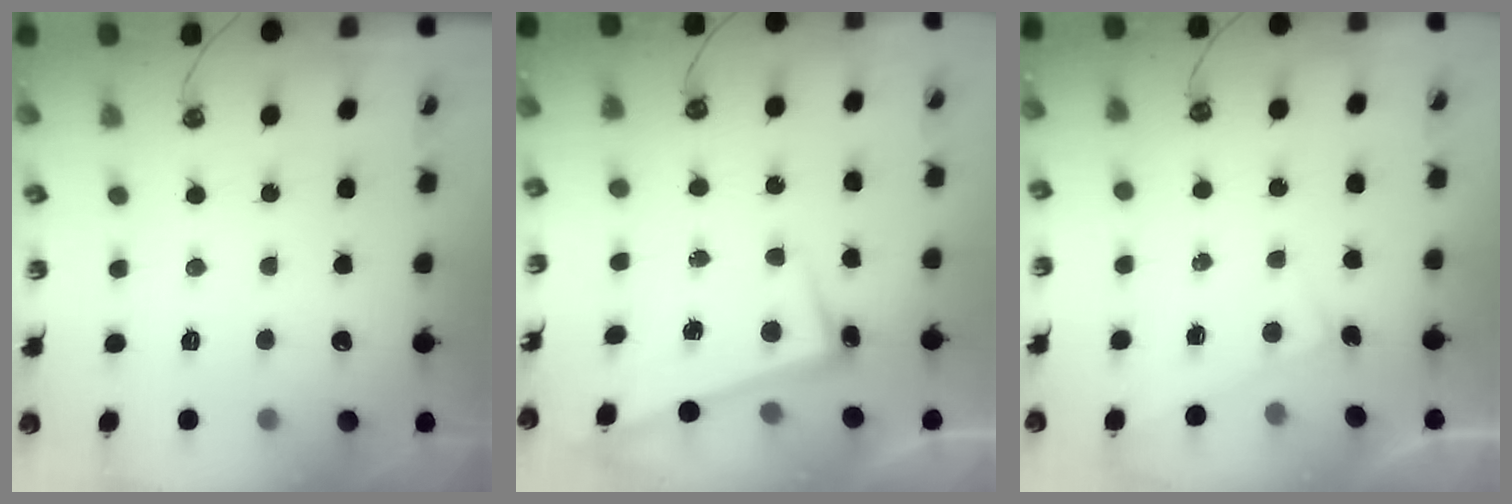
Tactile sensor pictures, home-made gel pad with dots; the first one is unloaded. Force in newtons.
{"total": 2.6, "press": 2.5, "slide": 0.7}
{"total": 2.3, "press": 2.3, "slide": 0.1}